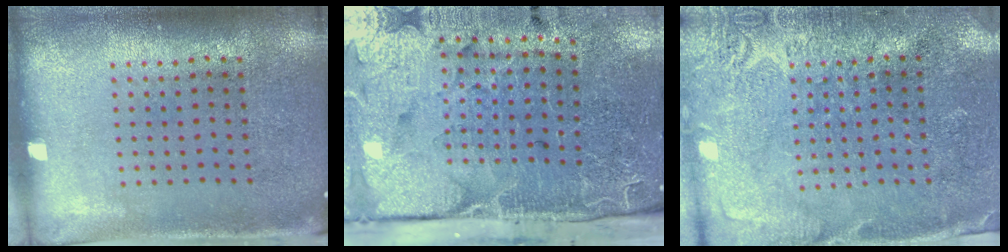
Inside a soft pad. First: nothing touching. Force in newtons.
{"total": 5.0, "press": 4.0, "slide": 3.1}
{"total": 2.8, "press": 2.7, "slide": 0.5}